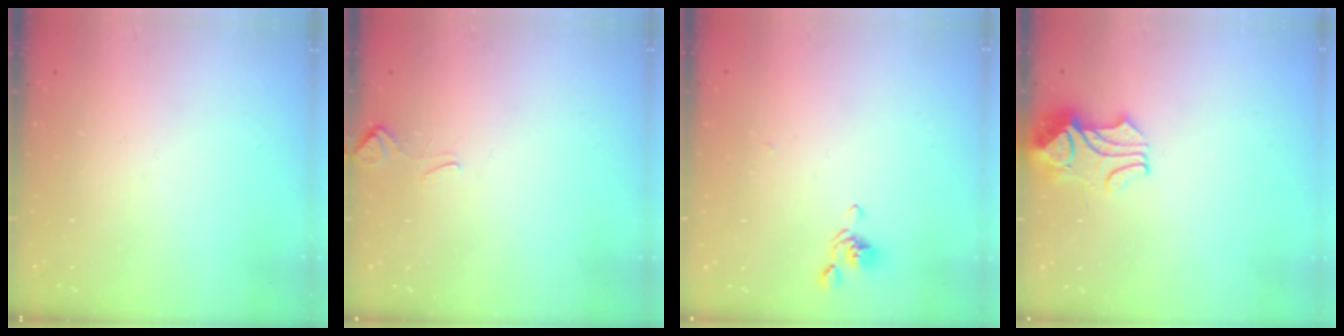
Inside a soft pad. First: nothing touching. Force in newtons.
{"total": 3.2, "press": 3.1, "slide": 0.8}
{"total": 2.1, "press": 2.0, "slide": 0.7}
{"total": 2.2, "press": 2.0, "slide": 0.9}